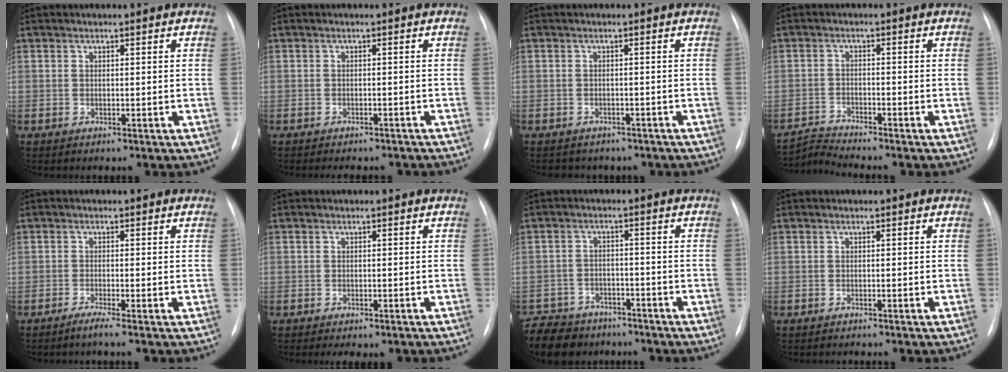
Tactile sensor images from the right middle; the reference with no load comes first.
{"total": 6.9, "force": [-6.1, 2.4, 2.2], "torque": [-0.021, 0.005, -0.067]}
{"total": 6.2, "force": [-5.2, 3.2, 1.2], "torque": [-0.017, 0.012, -0.051]}
{"total": 3.7, "force": [-3.2, -1.6, -1.0], "torque": [0.007, -0.017, -0.060]}
{"total": 1.4, "force": [-1.0, -0.6, 0.9], "torque": [-0.019, -0.001, -0.022]}
{"total": 3.4, "force": [-2.6, 1.4, 1.6], "torque": [-0.016, -0.003, -0.029]}
{"total": 11.5, "force": [-9.4, 6.0, 3.0], "torque": [-0.065, 0.003, -0.137]}
{"total": 1.3, "force": [-1.2, 0.1, 0.4], "torque": [-0.006, -0.004, -0.015]}